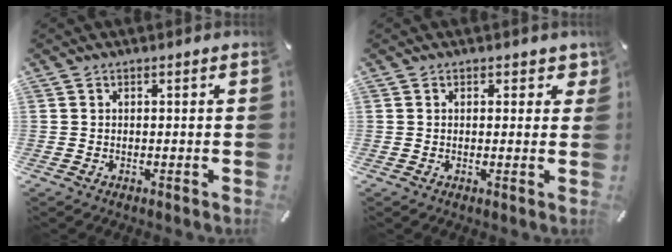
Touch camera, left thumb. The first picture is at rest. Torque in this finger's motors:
{"motor_torque": [0.00, -0.41, 0.06, 0.25, -0.02]}